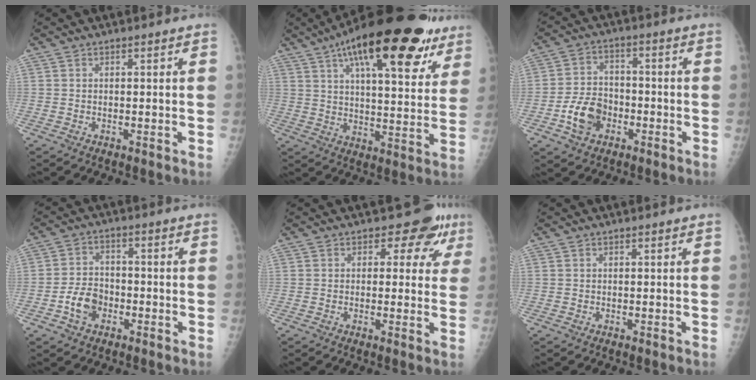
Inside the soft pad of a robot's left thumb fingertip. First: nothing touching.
{"total": 26.9, "force": [15.4, 9.5, 19.9], "torque": [-0.273, -0.017, 0.225]}
{"total": 8.6, "force": [-3.6, 6.3, 4.6], "torque": [-0.067, 0.025, -0.066]}
{"total": 6.3, "force": [-2.9, 4.6, 3.3], "torque": [-0.045, 0.025, -0.055]}
{"total": 6.2, "force": [3.1, 4.4, 3.2], "torque": [0.006, -0.006, 0.024]}
{"total": 0.0}